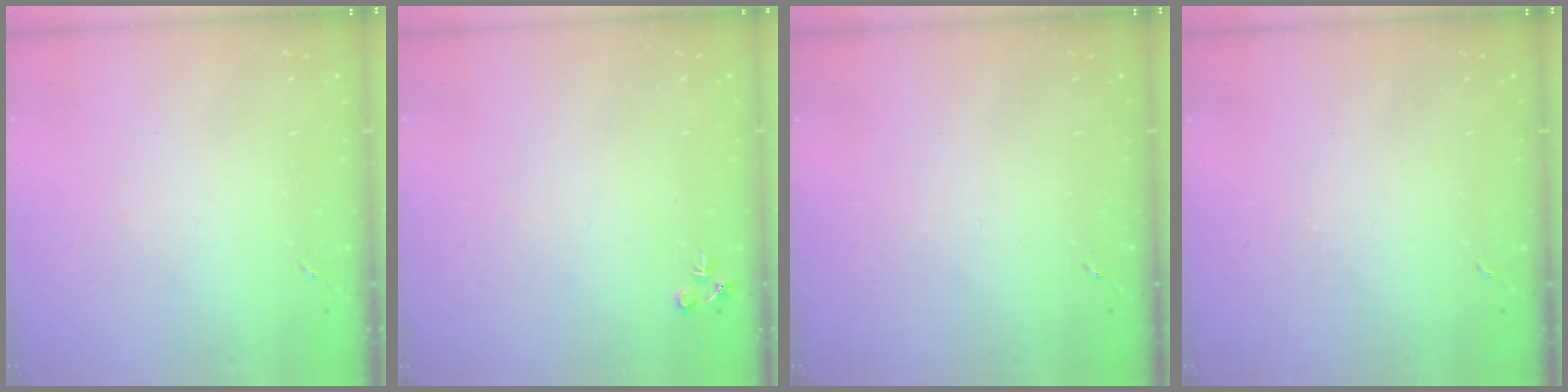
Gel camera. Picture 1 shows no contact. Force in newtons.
{"total": 4.3, "press": 4.3, "slide": 0.5}
{"total": 0.0}
{"total": 0.0}